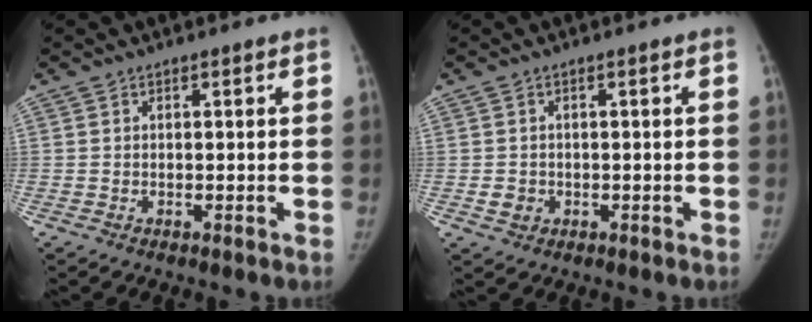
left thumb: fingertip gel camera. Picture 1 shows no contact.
{"total": 2.3, "force": [-0.6, 2.1, 0.9], "torque": [-0.010, 0.003, -0.005]}